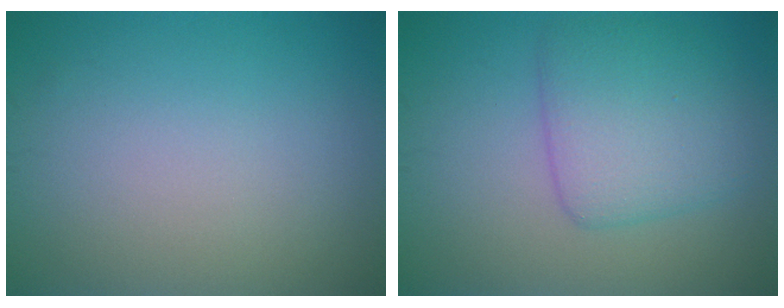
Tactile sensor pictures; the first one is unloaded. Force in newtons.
{"total": 4.9, "press": 4.9, "slide": 0.2}